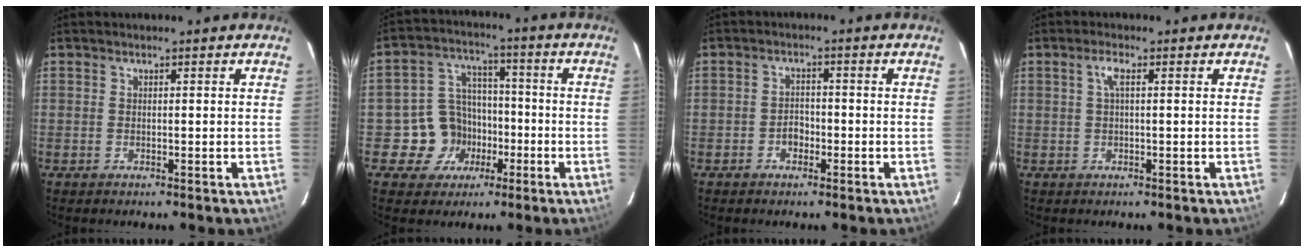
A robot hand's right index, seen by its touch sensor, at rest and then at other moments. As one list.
[{"total": 9.5, "force": [-3.8, 8.4, 2.1], "torque": [-0.064, 0.038, -0.055]}, {"total": 2.5, "force": [-1.2, 1.9, 1.1], "torque": [-0.021, 0.007, -0.020]}, {"total": 2.1, "force": [0.4, 0.3, 2.0], "torque": [-0.041, 0.006, 0.006]}]